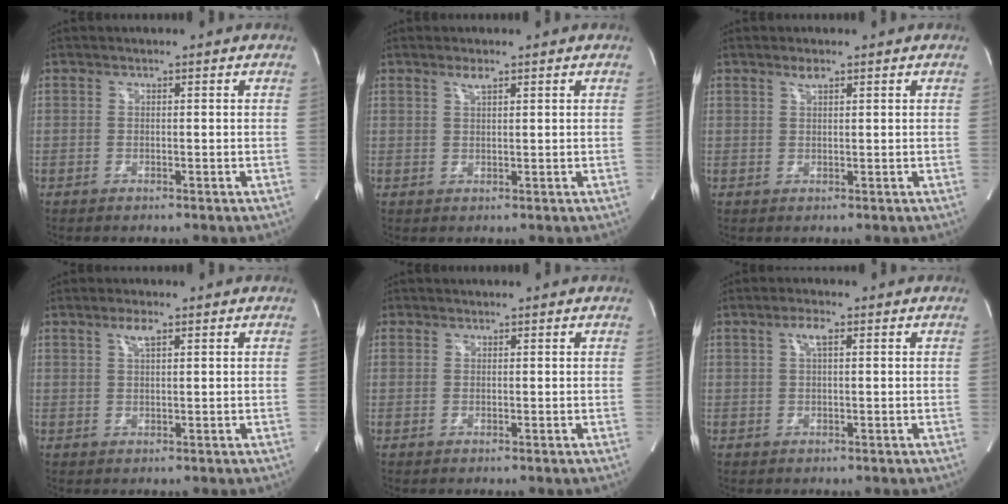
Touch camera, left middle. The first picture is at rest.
{"total": 1.5, "force": [1.1, 0.2, 1.1], "torque": [-0.025, 0.002, 0.023]}
{"total": 1.3, "force": [1.0, 0.2, 0.9], "torque": [-0.020, 0.003, 0.021]}
{"total": 2.3, "force": [1.4, 0.4, 1.8], "torque": [-0.038, 0.002, 0.026]}
{"total": 0.9, "force": [0.5, 0.8, 0.0], "torque": [0.007, 0.001, 0.006]}
{"total": 2.5, "force": [1.0, 0.5, 2.2], "torque": [-0.044, 0.006, 0.018]}